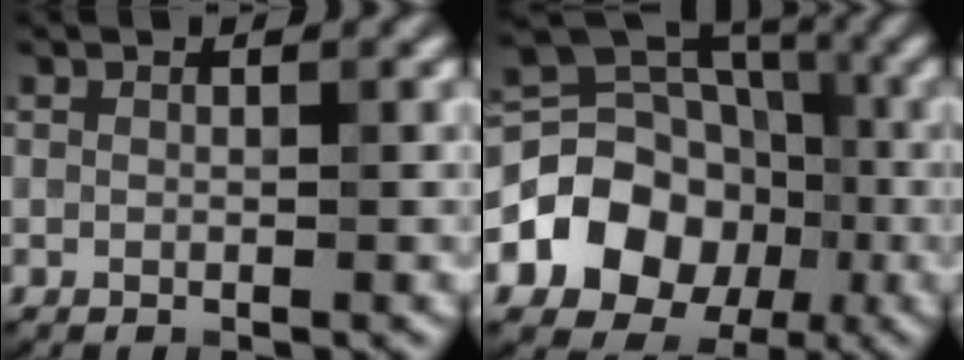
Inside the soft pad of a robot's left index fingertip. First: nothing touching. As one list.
[{"total": 10.6, "force": [-2.8, 8.9, 5.1], "torque": [-0.076, 0.001, -0.078]}]